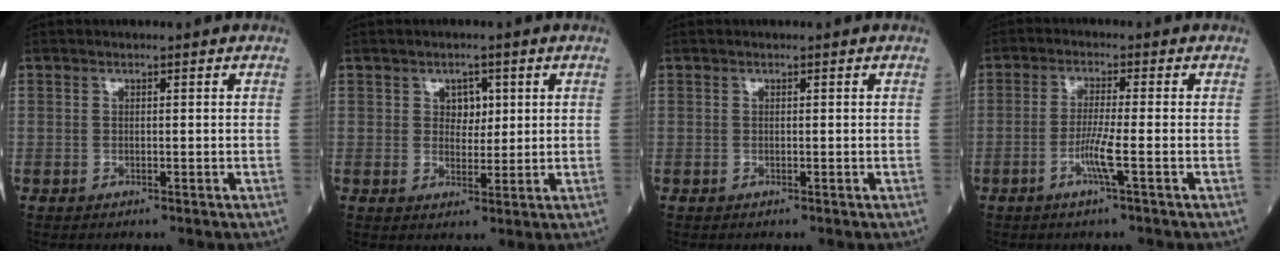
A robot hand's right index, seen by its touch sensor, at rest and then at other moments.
{"total": 3.0, "force": [1.1, 2.2, 1.8], "torque": [-0.015, 0.003, 0.016]}
{"total": 0.0}
{"total": 4.1, "force": [-1.6, -0.7, 3.7], "torque": [-0.076, -0.008, -0.033]}